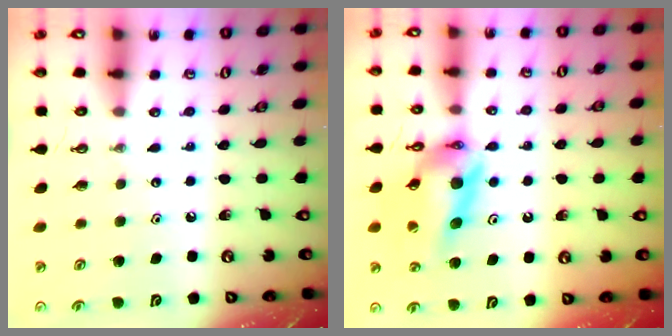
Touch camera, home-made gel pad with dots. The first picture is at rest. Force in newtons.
{"total": 13.9, "press": 13.8, "slide": 1.4}